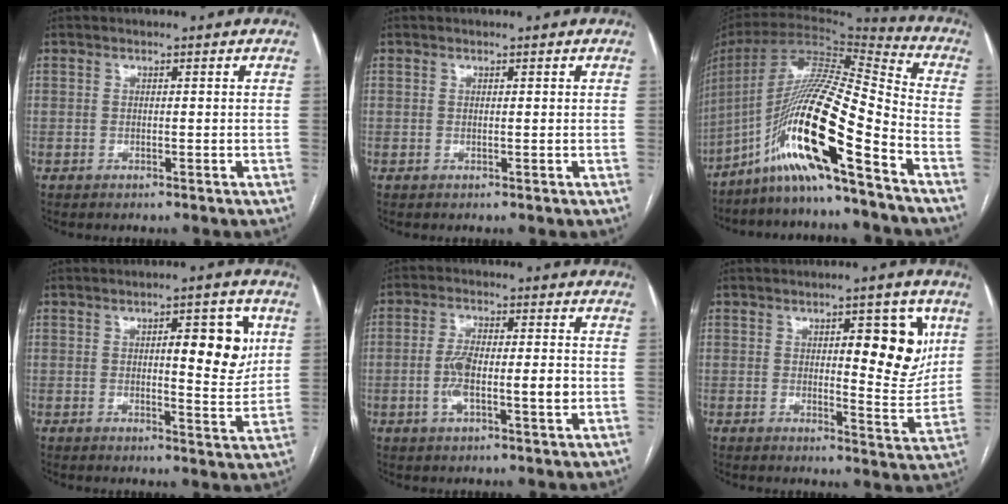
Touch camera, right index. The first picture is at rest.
{"total": 0.0}
{"total": 19.8, "force": [-11.4, 0.1, 16.2], "torque": [-0.332, -0.008, -0.217]}
{"total": 8.3, "force": [2.1, 2.2, 7.8], "torque": [-0.097, 0.002, 0.027]}
{"total": 7.8, "force": [-1.3, 2.1, 7.4], "torque": [-0.141, 0.011, -0.022]}
{"total": 10.1, "force": [3.2, 2.9, 9.1], "torque": [-0.110, -0.002, 0.043]}